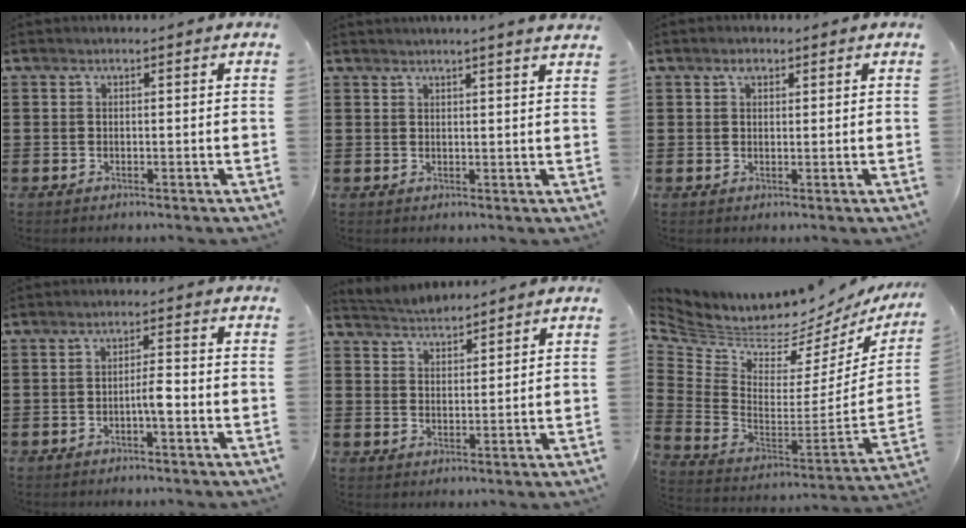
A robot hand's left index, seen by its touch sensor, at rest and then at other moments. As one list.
[{"total": 2.0, "force": [1.8, -0.6, 0.6], "torque": [-0.013, -0.002, 0.035]}, {"total": 1.6, "force": [1.0, 0.8, 0.8], "torque": [-0.011, -0.001, 0.018]}, {"total": 2.9, "force": [-1.2, 0.5, 2.6], "torque": [-0.056, 0.001, -0.025]}, {"total": 3.0, "force": [3.0, 0.1, -0.1], "torque": [-0.008, -0.011, 0.054]}, {"total": 3.1, "force": [3.0, 0.9, 0.2], "torque": [-0.038, -0.055, 0.044]}]